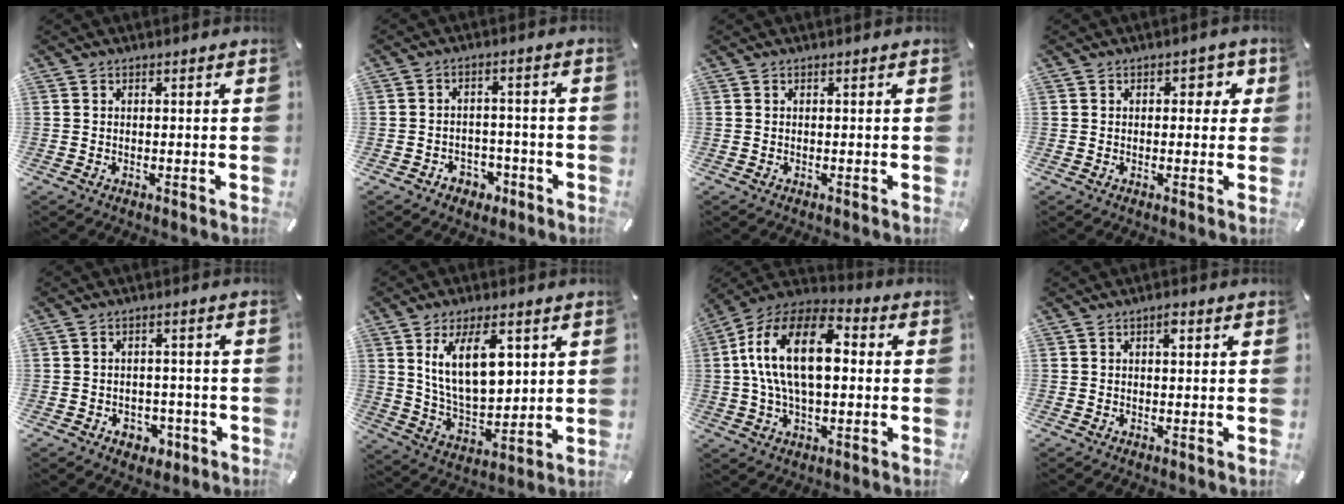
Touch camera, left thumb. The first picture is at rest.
{"total": 4.6, "force": [-2.3, 3.7, 1.3], "torque": [-0.019, 0.011, -0.041]}
{"total": 0.0}
{"total": 3.3, "force": [0.8, 2.2, 2.4], "torque": [-0.018, -0.001, 0.002]}
{"total": 4.7, "force": [-2.0, 3.8, 2.0], "torque": [-0.021, 0.008, -0.035]}
{"total": 15.4, "force": [5.9, 8.3, 11.5], "torque": [-0.211, -0.012, 0.101]}
{"total": 18.9, "force": [1.7, 10.9, 15.4], "torque": [-0.309, 0.006, 0.024]}
{"total": 1.9, "force": [0.5, 0.8, 1.6], "torque": [-0.027, 0.004, 0.006]}